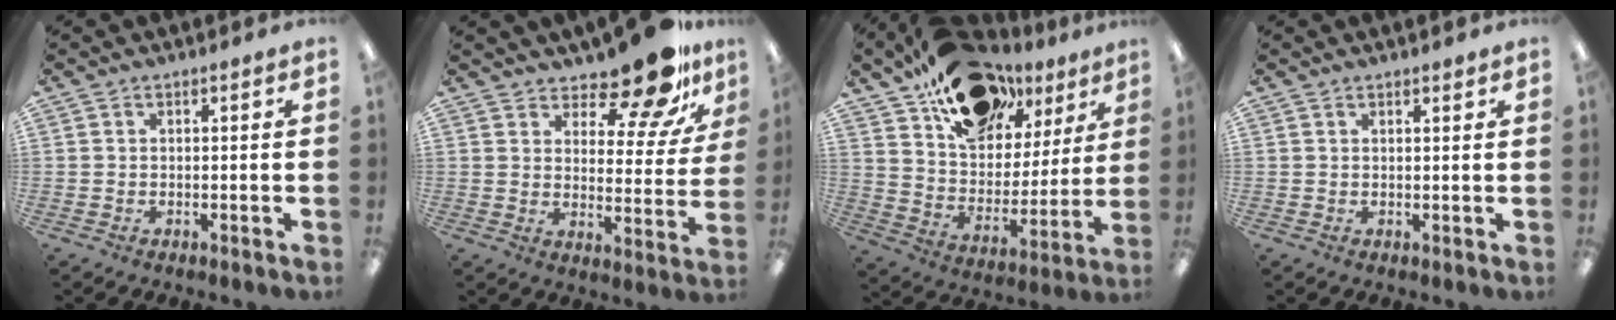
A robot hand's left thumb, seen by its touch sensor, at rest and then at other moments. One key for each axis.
{"total": 14.5, "fx": 12.1, "fy": 4.9, "fz": 6.4, "tx": -0.092, "ty": -0.089, "tz": 0.208}
{"total": 18.8, "fx": 12.5, "fy": 10.9, "fz": 8.7, "tx": -0.138, "ty": -0.077, "tz": 0.227}
{"total": 1.0, "fx": 1.0, "fy": 0.2, "fz": 0.3, "tx": -0.006, "ty": -0.001, "tz": 0.018}